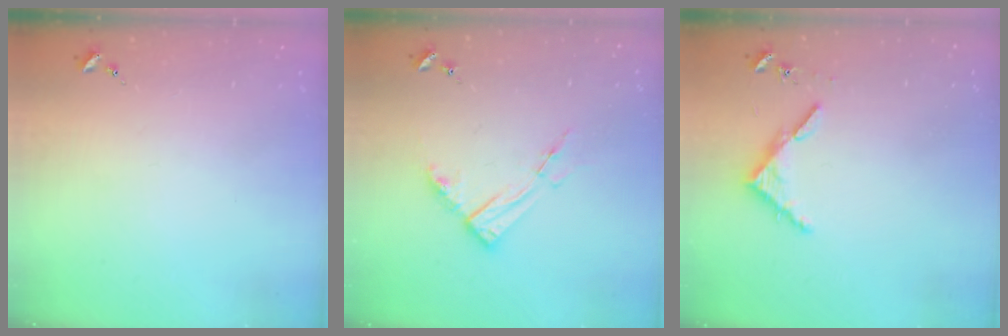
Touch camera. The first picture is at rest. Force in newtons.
{"total": 8.9, "press": 8.9, "slide": 0.8}
{"total": 3.9, "press": 3.9, "slide": 0.3}